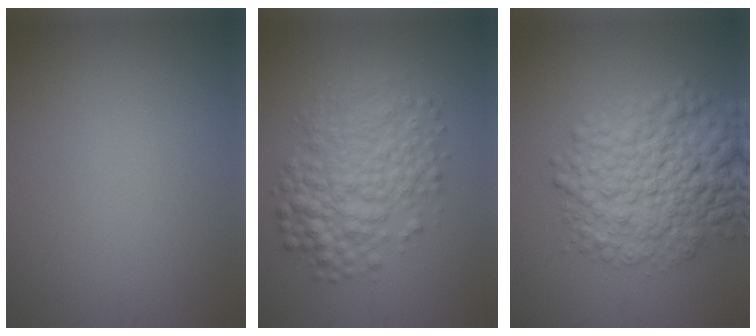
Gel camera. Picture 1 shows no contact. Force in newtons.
{"total": 6.5, "press": 6.5, "slide": 0.0}
{"total": 8.3, "press": 8.3, "slide": 0.2}